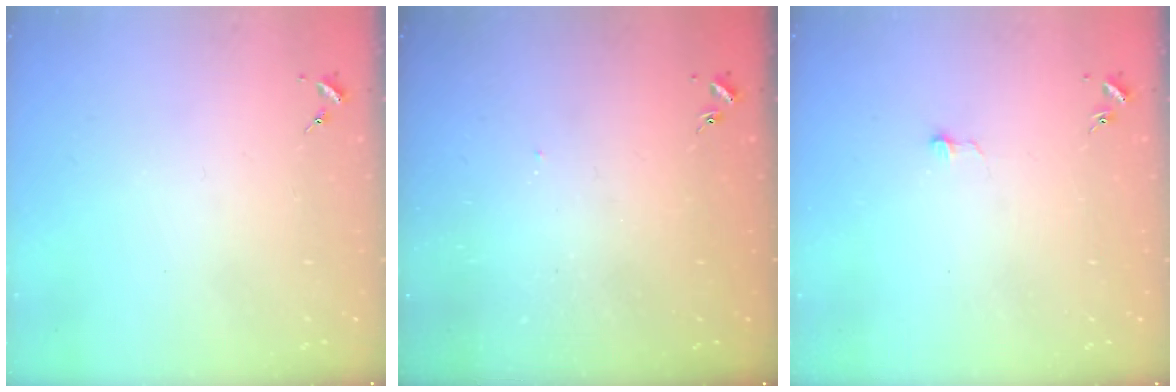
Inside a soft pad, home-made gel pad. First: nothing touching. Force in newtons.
{"total": 2.7, "press": 2.7, "slide": 0.1}
{"total": 3.1, "press": 3.1, "slide": 0.3}